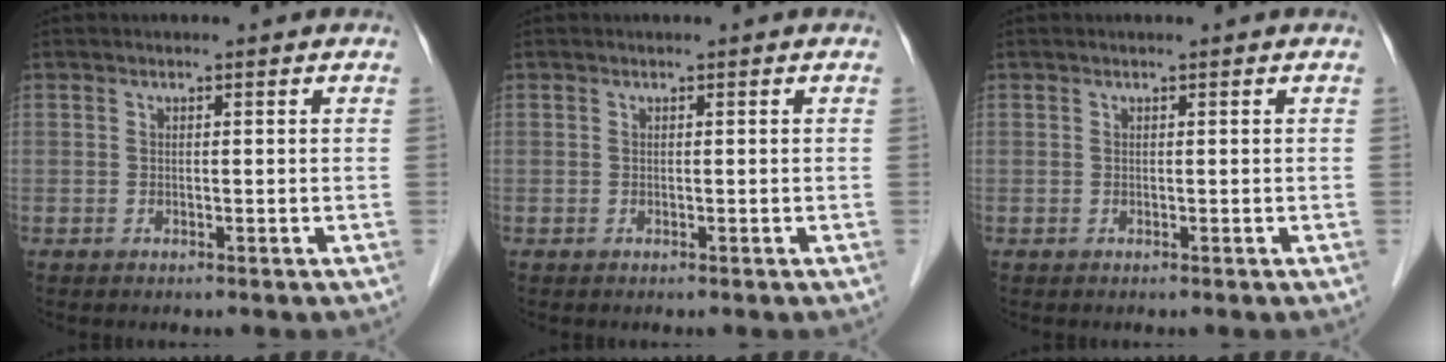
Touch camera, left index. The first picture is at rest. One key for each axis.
{"total": 0.0}
{"total": 0.0}